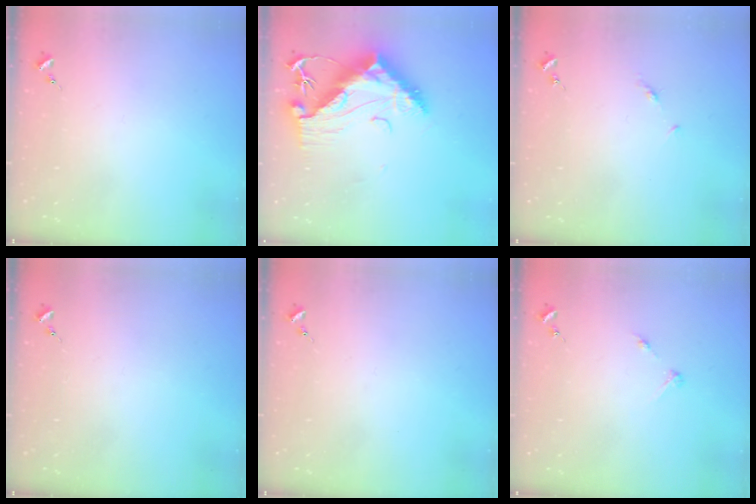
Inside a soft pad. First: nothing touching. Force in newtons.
{"total": 16.5, "press": 16.4, "slide": 1.3}
{"total": 3.9, "press": 3.8, "slide": 0.5}
{"total": 0.0}
{"total": 0.0}
{"total": 2.8, "press": 2.8, "slide": 0.3}